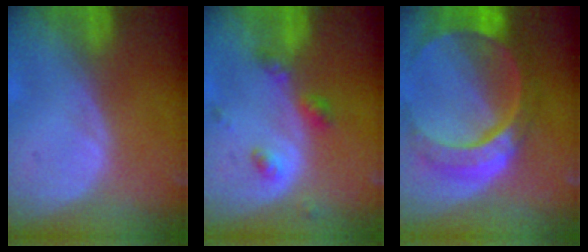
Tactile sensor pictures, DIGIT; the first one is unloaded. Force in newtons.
{"total": 4.3, "press": 4.1, "slide": 1.3}
{"total": 11.0, "press": 9.3, "slide": 5.8}